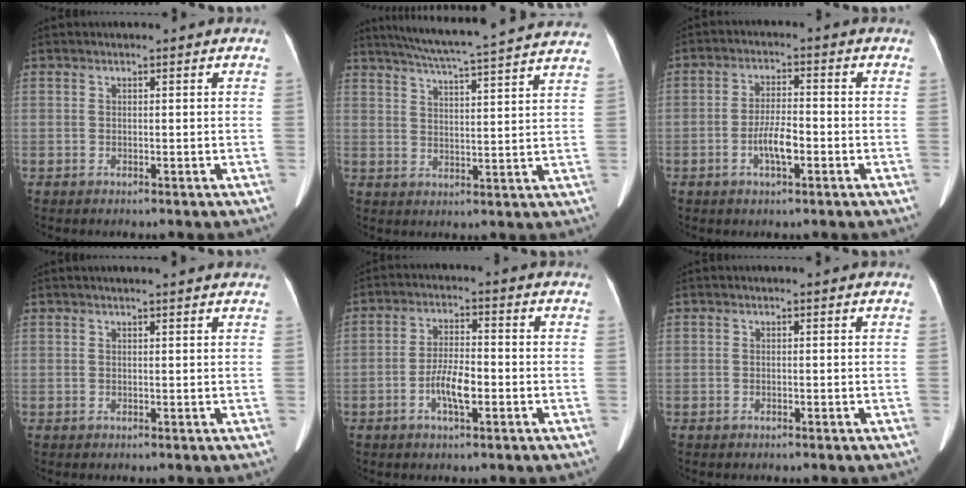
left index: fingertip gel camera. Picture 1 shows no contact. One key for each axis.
{"total": 22.8, "fx": 20.6, "fy": 0.1, "fz": 9.8, "tx": -0.163, "ty": -0.011, "tz": 0.264}
{"total": 4.7, "fx": -1.9, "fy": 1.1, "fz": 4.2, "tx": -0.080, "ty": -0.003, "tz": -0.035}
{"total": 4.8, "fx": 4.3, "fy": 0.2, "fz": 2.1, "tx": -0.025, "ty": 0.014, "tz": 0.045}
{"total": 5.3, "fx": -2.0, "fy": 1.3, "fz": 4.7, "tx": -0.091, "ty": -0.003, "tz": -0.038}
{"total": 0.0}